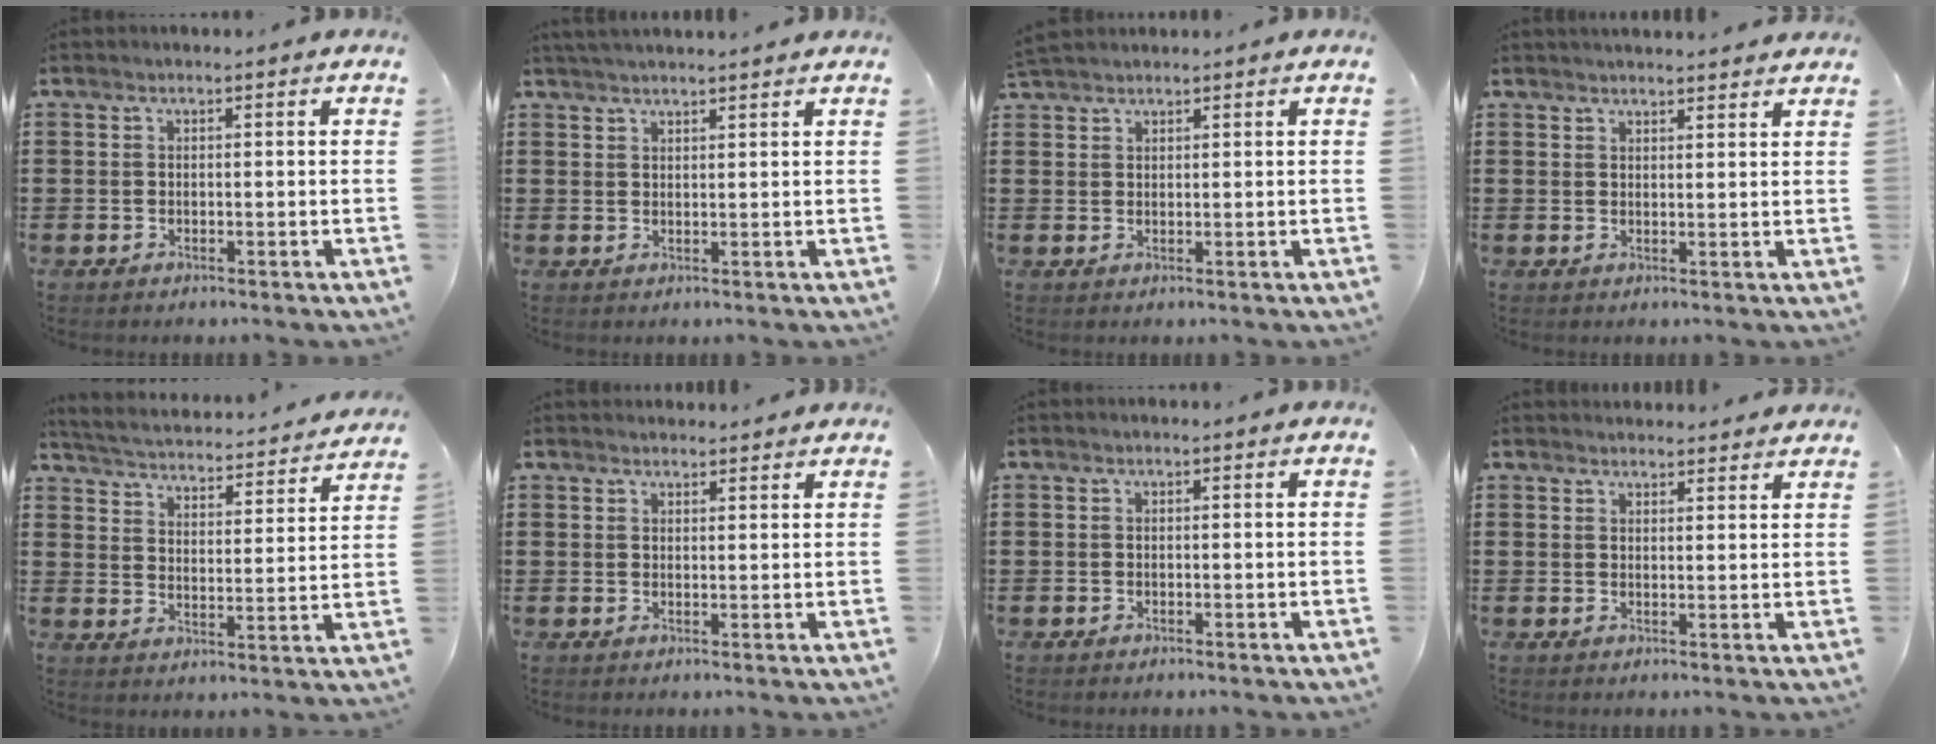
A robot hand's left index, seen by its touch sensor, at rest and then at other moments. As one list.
[{"total": 2.1, "force": [2.1, -0.2, 0.5], "torque": [-0.013, 0.000, 0.040]}, {"total": 2.1, "force": [2.1, 0.4, 0.3], "torque": [-0.011, 0.004, 0.042]}, {"total": 2.0, "force": [2.0, -0.1, 0.1], "torque": [-0.005, -0.002, 0.039]}, {"total": 3.2, "force": [3.2, -0.2, 0.2], "torque": [-0.026, -0.033, 0.045]}, {"total": 1.7, "force": [1.7, 0.3, 0.1], "torque": [-0.005, 0.002, 0.034]}, {"total": 0.0}, {"total": 2.2, "force": [2.2, 0.1, -0.1], "torque": [-0.004, -0.003, 0.043]}]